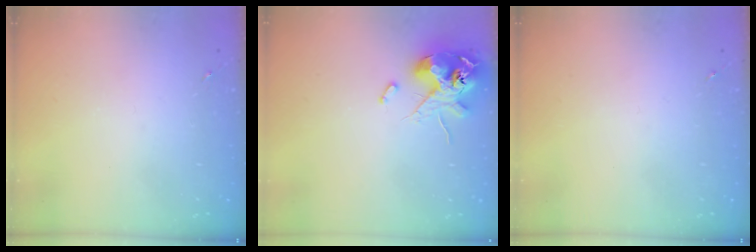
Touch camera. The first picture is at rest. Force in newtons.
{"total": 12.7, "press": 12.5, "slide": 2.2}
{"total": 0.0}